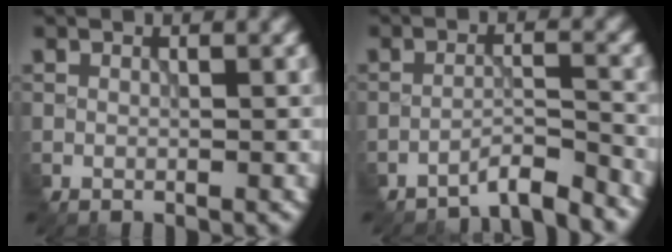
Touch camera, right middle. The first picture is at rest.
{"total": 3.7, "force": [-3.6, 0.2, 0.7], "torque": [-0.007, 0.008, -0.066]}